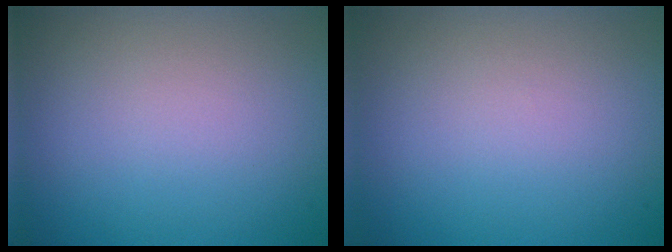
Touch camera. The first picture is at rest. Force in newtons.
{"total": 0.0}